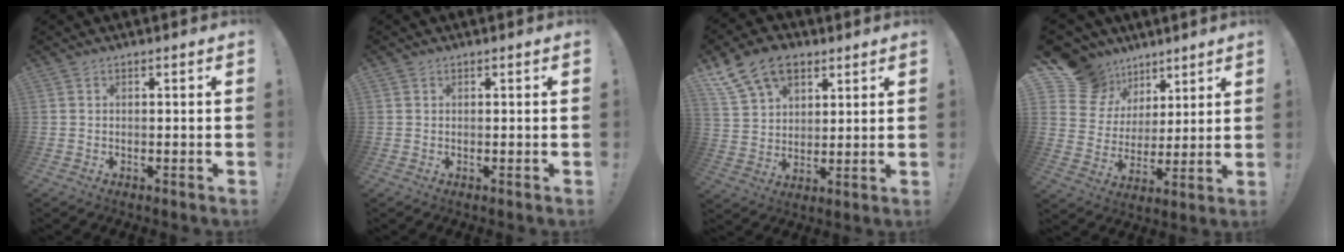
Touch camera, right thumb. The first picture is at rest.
{"total": 0.6, "force": [0.4, 0.4, 0.0], "torque": [0.003, -0.001, 0.007]}
{"total": 13.7, "force": [7.9, 9.1, 6.6], "torque": [-0.114, -0.037, 0.155]}
{"total": 14.9, "force": [8.8, 11.3, 4.1], "torque": [-0.068, -0.055, 0.181]}